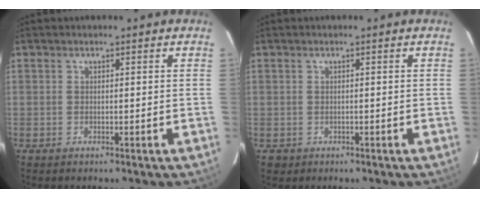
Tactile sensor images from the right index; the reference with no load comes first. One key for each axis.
{"total": 1.5, "fx": -0.6, "fy": 1.4, "fz": -0.1, "tx": -0.008, "ty": 0.005, "tz": -0.008}